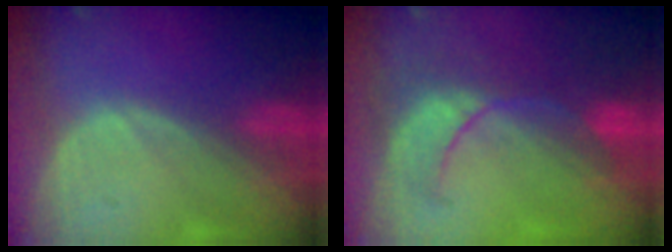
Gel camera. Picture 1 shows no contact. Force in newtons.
{"total": 8.0, "press": 7.8, "slide": 1.6}